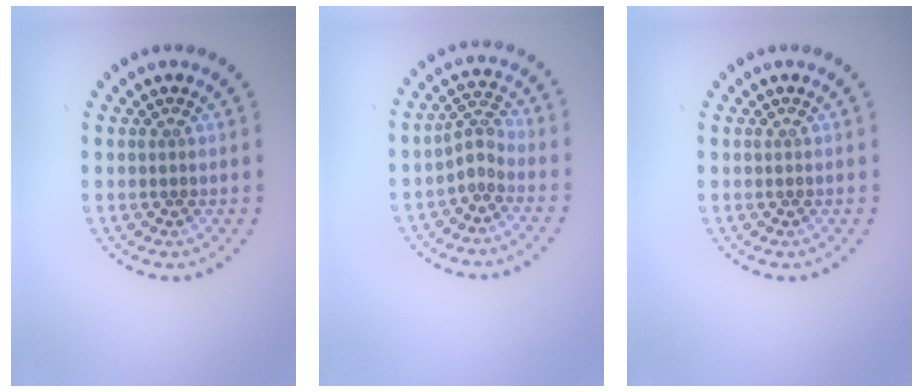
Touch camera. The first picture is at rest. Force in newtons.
{"total": 2.0, "press": 1.3, "slide": 1.5}
{"total": 0.0}